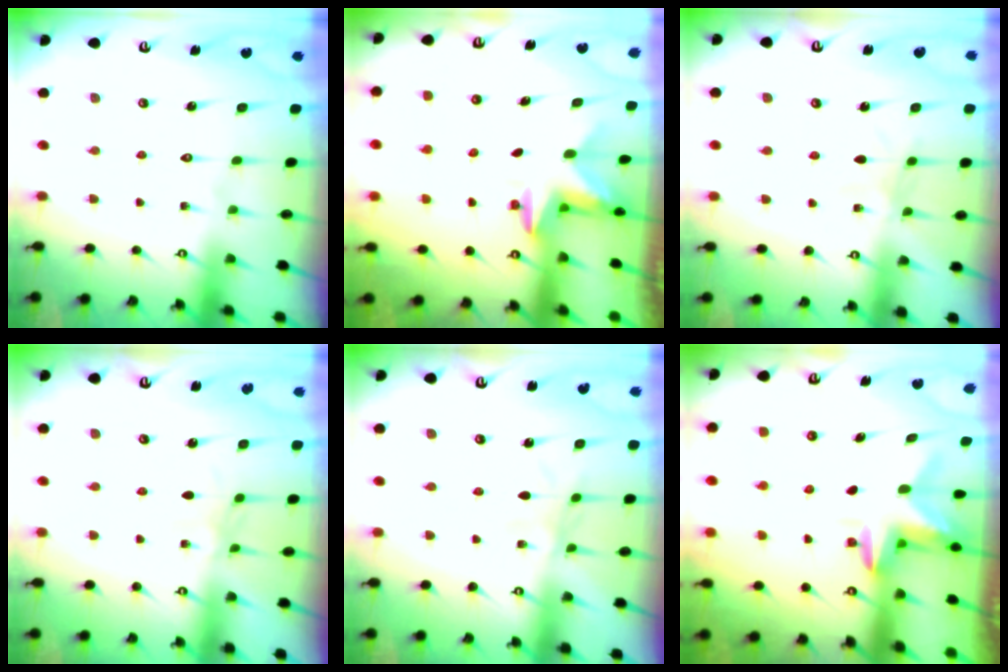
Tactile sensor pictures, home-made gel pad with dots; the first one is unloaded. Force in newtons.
{"total": 2.4, "press": 2.3, "slide": 0.4}
{"total": 3.0, "press": 2.9, "slide": 0.4}
{"total": 2.9, "press": 2.9, "slide": 0.5}
{"total": 5.2, "press": 5.2, "slide": 0.4}
{"total": 3.2, "press": 3.2, "slide": 0.3}